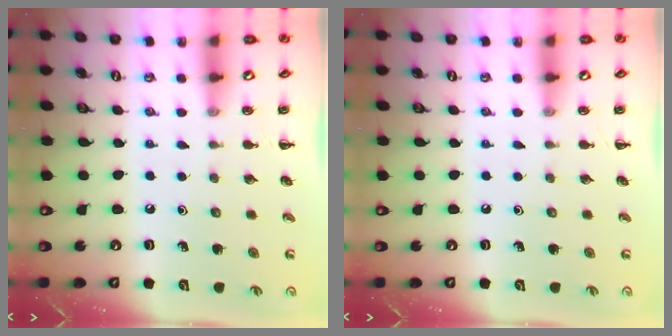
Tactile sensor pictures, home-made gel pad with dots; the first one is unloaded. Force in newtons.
{"total": 0.0}